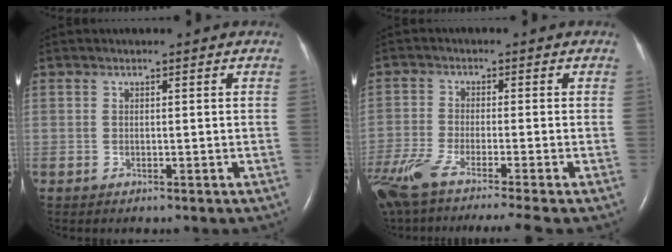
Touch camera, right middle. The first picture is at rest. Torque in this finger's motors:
{"motor_torque": [1.11, -1.04, 0.32, 0.14]}